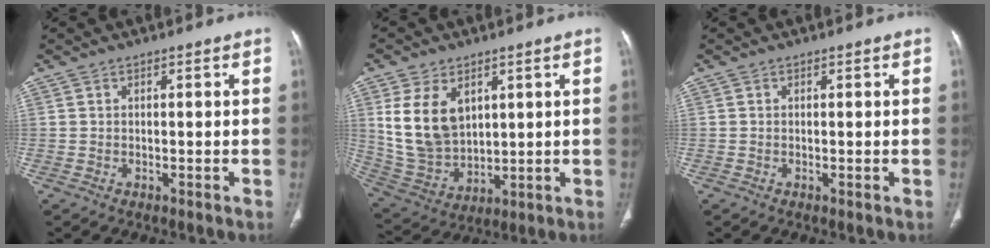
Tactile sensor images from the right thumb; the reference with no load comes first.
{"total": 13.2, "force": [4.2, 9.0, 8.7], "torque": [-0.146, -0.016, 0.105]}
{"total": 0.0}